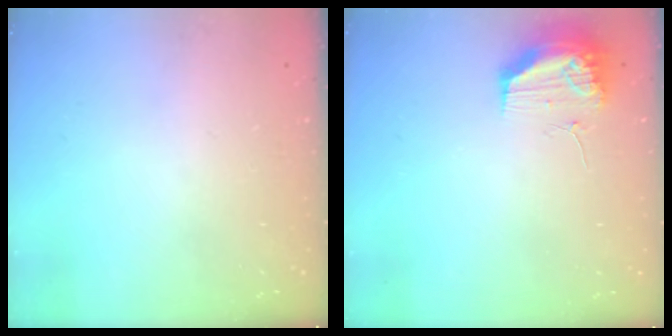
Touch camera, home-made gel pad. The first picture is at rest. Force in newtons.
{"total": 19.1, "press": 13.1, "slide": 13.9}